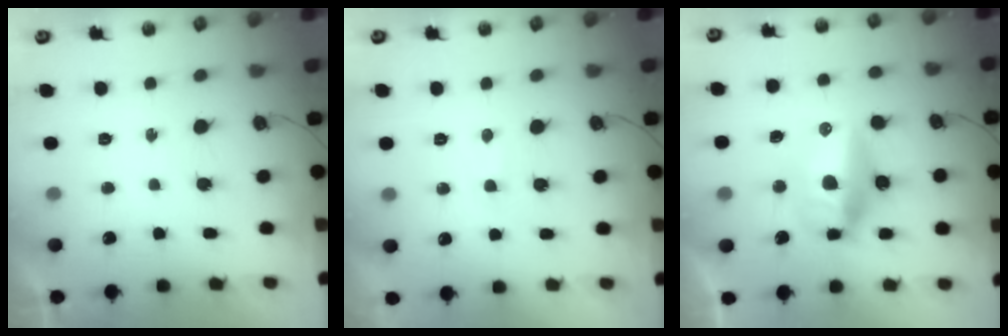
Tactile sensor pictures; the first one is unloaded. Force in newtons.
{"total": 1.4, "press": 1.4, "slide": 0.3}
{"total": 13.8, "press": 13.6, "slide": 2.8}